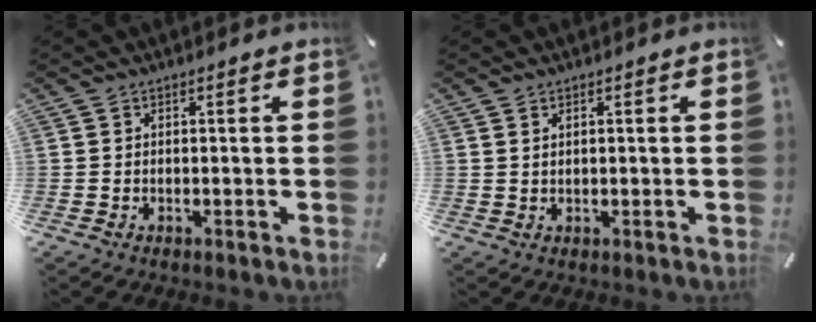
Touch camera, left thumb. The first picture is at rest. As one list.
[{"total": 0.8, "force": [0.5, 0.2, 0.5], "torque": [-0.009, 0.000, 0.010]}]